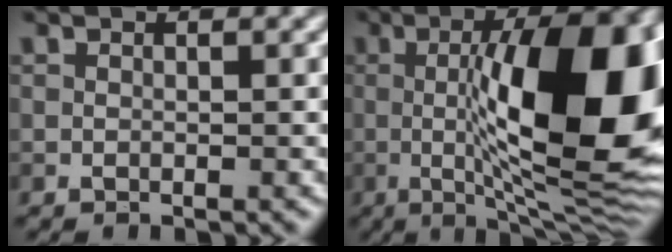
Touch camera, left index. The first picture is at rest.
{"total": 16.2, "force": [0.6, 5.0, 15.4], "torque": [-0.212, 0.017, 0.000]}